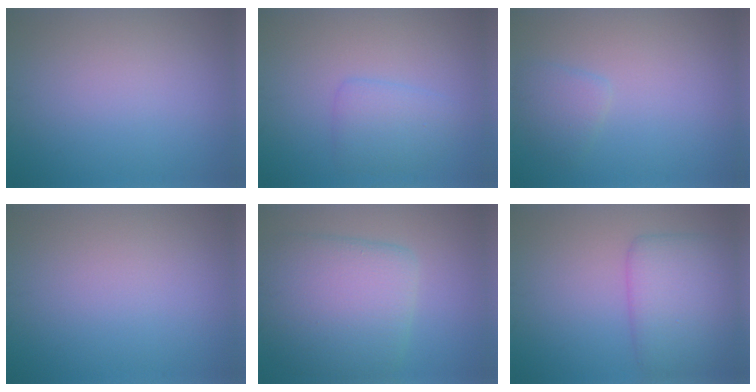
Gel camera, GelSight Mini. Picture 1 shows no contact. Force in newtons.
{"total": 2.5, "press": 2.5, "slide": 0.2}
{"total": 1.7, "press": 1.7, "slide": 0.2}
{"total": 0.0}
{"total": 8.6, "press": 8.6, "slide": 0.3}
{"total": 5.5, "press": 5.5, "slide": 0.1}